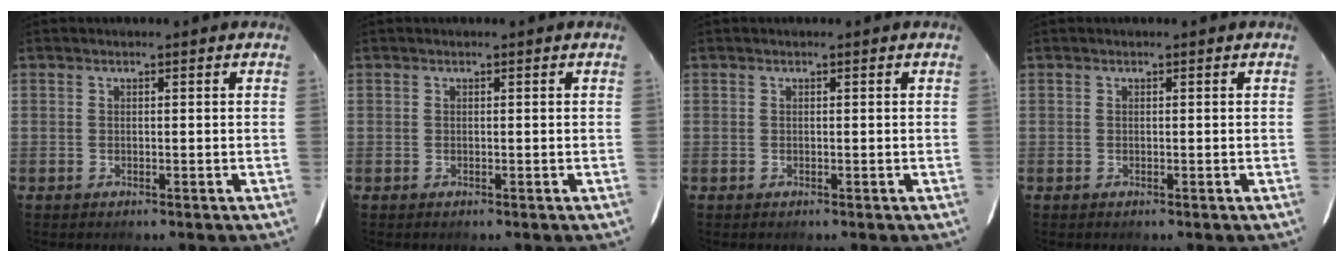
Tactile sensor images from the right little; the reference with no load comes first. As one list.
[{"total": 0.0}, {"total": 0.0}, {"total": 0.0}]